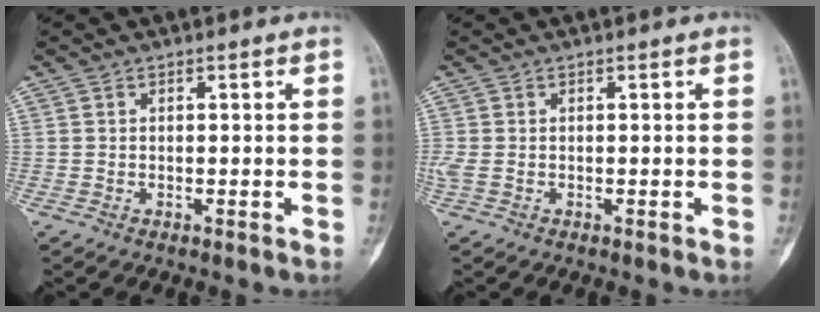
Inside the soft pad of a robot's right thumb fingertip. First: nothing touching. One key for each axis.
{"total": 1.5, "fx": -0.2, "fy": 0.9, "fz": 1.2, "tx": -0.045, "ty": 0.001, "tz": -0.003}